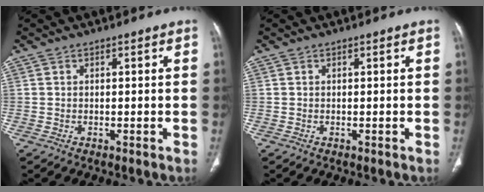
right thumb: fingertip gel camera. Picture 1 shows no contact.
{"total": 0.0}